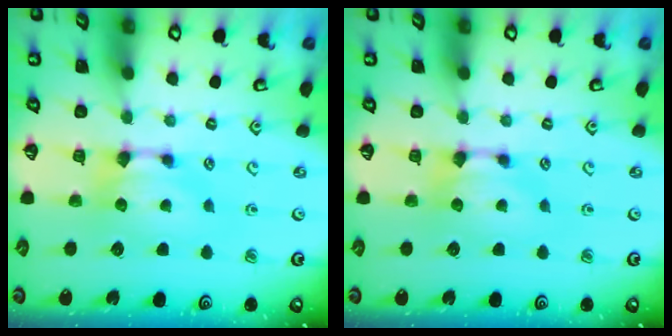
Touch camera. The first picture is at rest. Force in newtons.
{"total": 0.0}